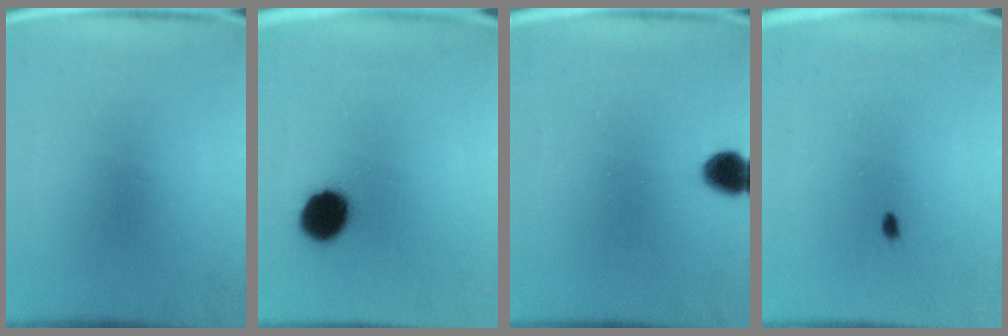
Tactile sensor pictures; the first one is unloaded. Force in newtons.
{"total": 9.5}
{"total": 5.5}
{"total": 1.4}